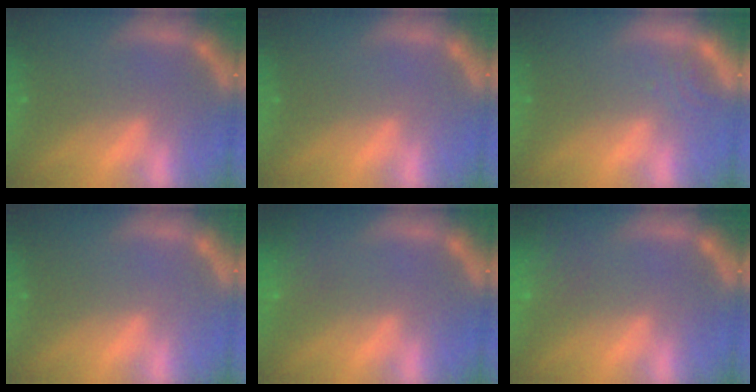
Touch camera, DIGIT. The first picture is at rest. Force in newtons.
{"total": 0.0}
{"total": 1.4}
{"total": 0.0}
{"total": 6.1}
{"total": 9.5}